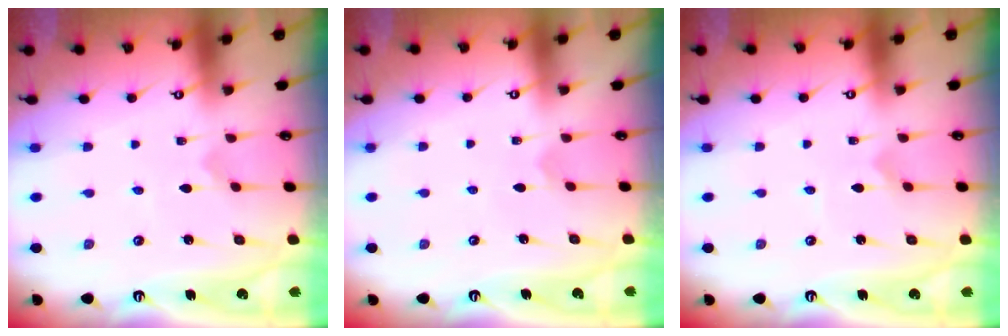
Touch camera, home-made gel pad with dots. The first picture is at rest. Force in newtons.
{"total": 1.9, "press": 1.9, "slide": 0.1}
{"total": 1.2, "press": 1.2, "slide": 0.1}